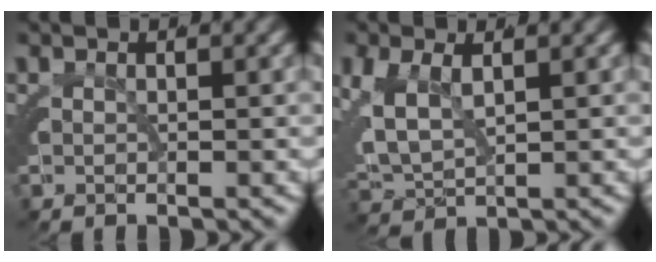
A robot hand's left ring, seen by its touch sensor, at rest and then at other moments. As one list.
[{"total": 6.2, "force": [-0.2, 5.2, 3.5], "torque": [-0.097, -0.023, 0.006]}]